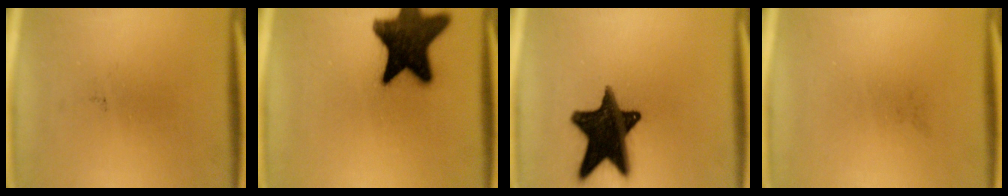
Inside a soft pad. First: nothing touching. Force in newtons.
{"total": 19.3}
{"total": 17.8}
{"total": 0.0}